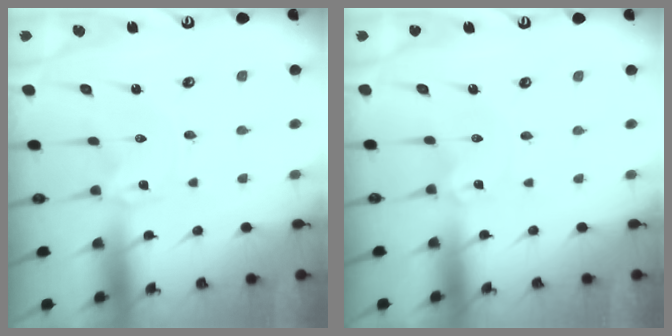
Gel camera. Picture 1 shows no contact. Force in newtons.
{"total": 0.7, "press": 0.7, "slide": 0.1}